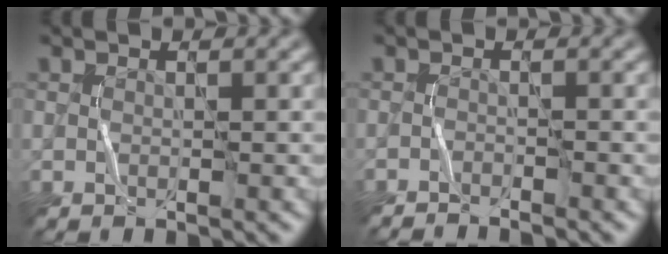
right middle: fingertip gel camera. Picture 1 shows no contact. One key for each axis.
{"total": 2.6, "fx": -2.6, "fy": 0.2, "fz": 0.7, "tx": -0.015, "ty": -0.005, "tz": -0.045}